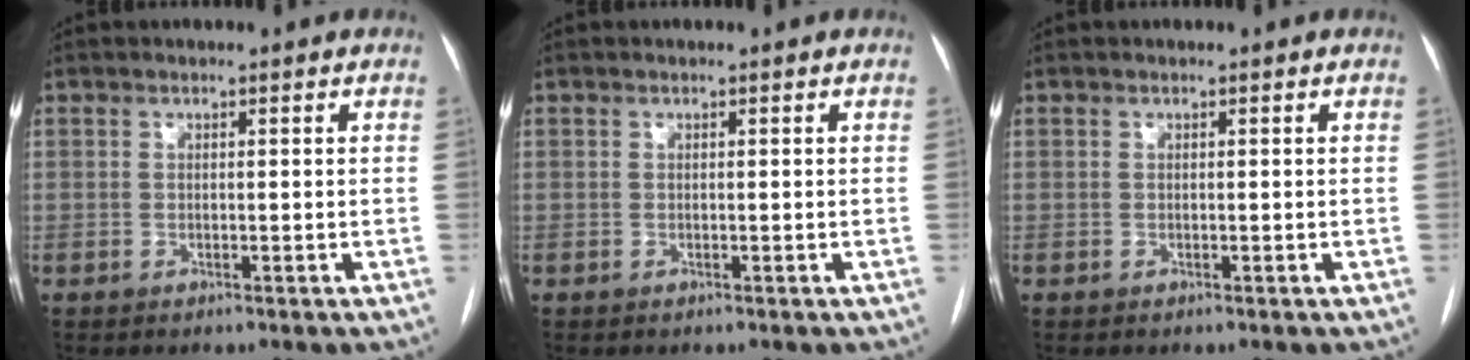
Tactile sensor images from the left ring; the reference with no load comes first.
{"total": 0.0}
{"total": 0.0}